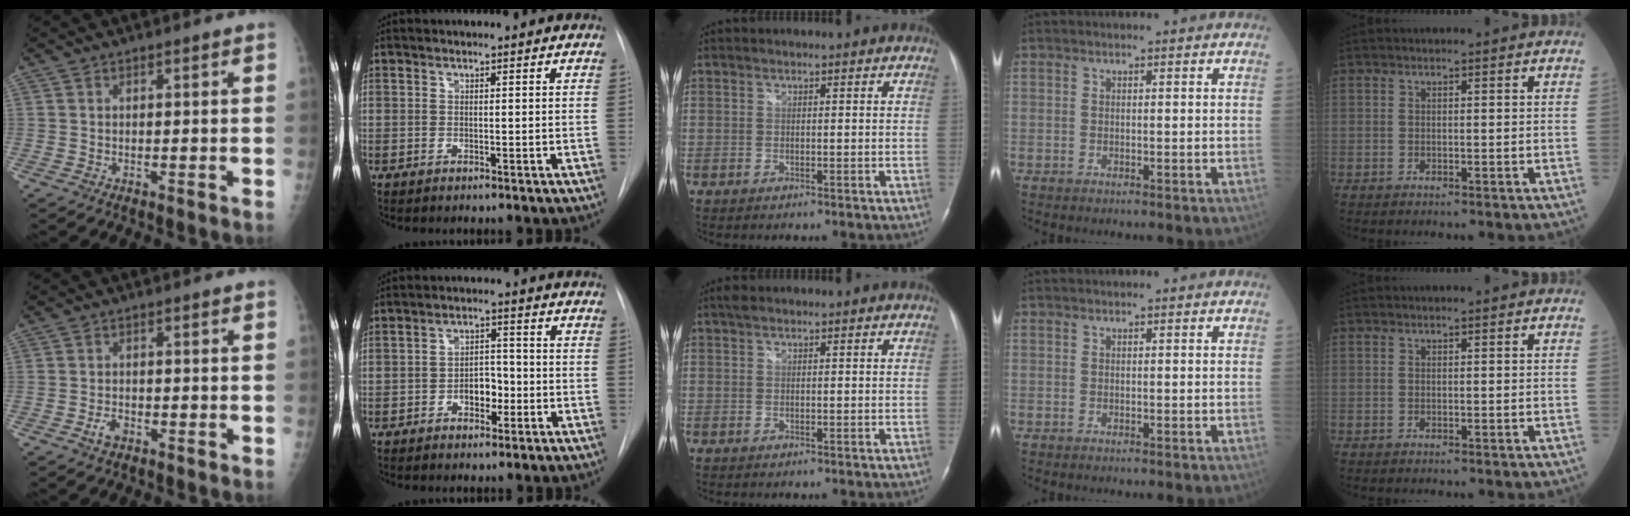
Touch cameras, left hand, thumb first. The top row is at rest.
{"thumb": {"total": 2.3, "force": [-1.3, 1.4, 1.4], "torque": [-0.025, 0.009, -0.022]}, "index": {"total": 4.4, "force": [-1.7, 2.6, 3.1], "torque": [-0.045, 0.010, -0.028]}, "middle": {"total": 1.1, "force": [0.8, 0.4, 0.7], "torque": [-0.017, 0.020, 0.015]}}